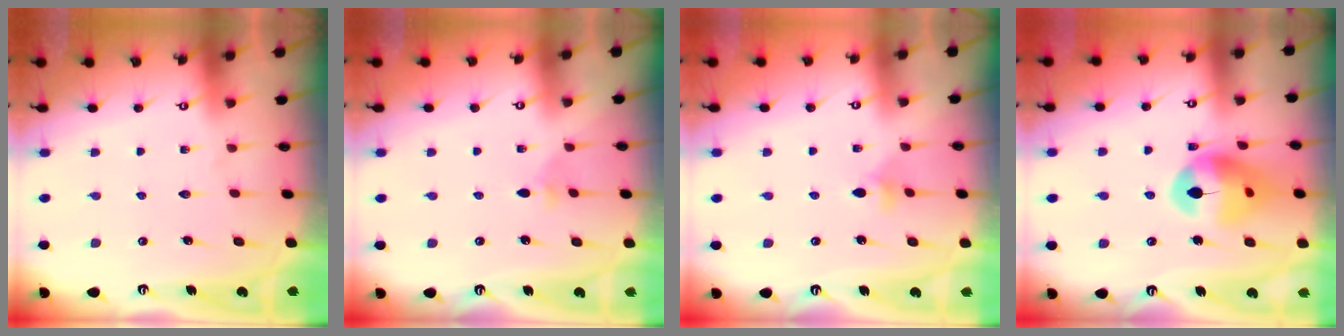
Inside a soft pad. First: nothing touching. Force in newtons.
{"total": 2.7, "press": 2.6, "slide": 0.9}
{"total": 3.6, "press": 3.6, "slide": 0.7}
{"total": 14.9, "press": 14.8, "slide": 1.7}